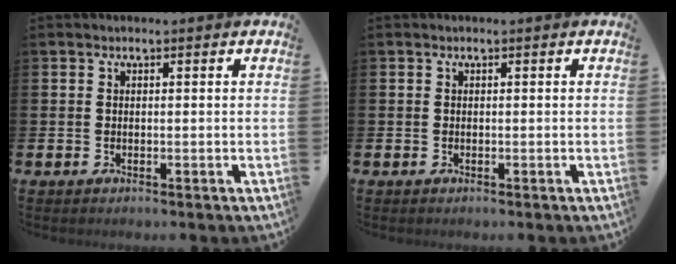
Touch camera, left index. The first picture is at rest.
{"total": 0.0}